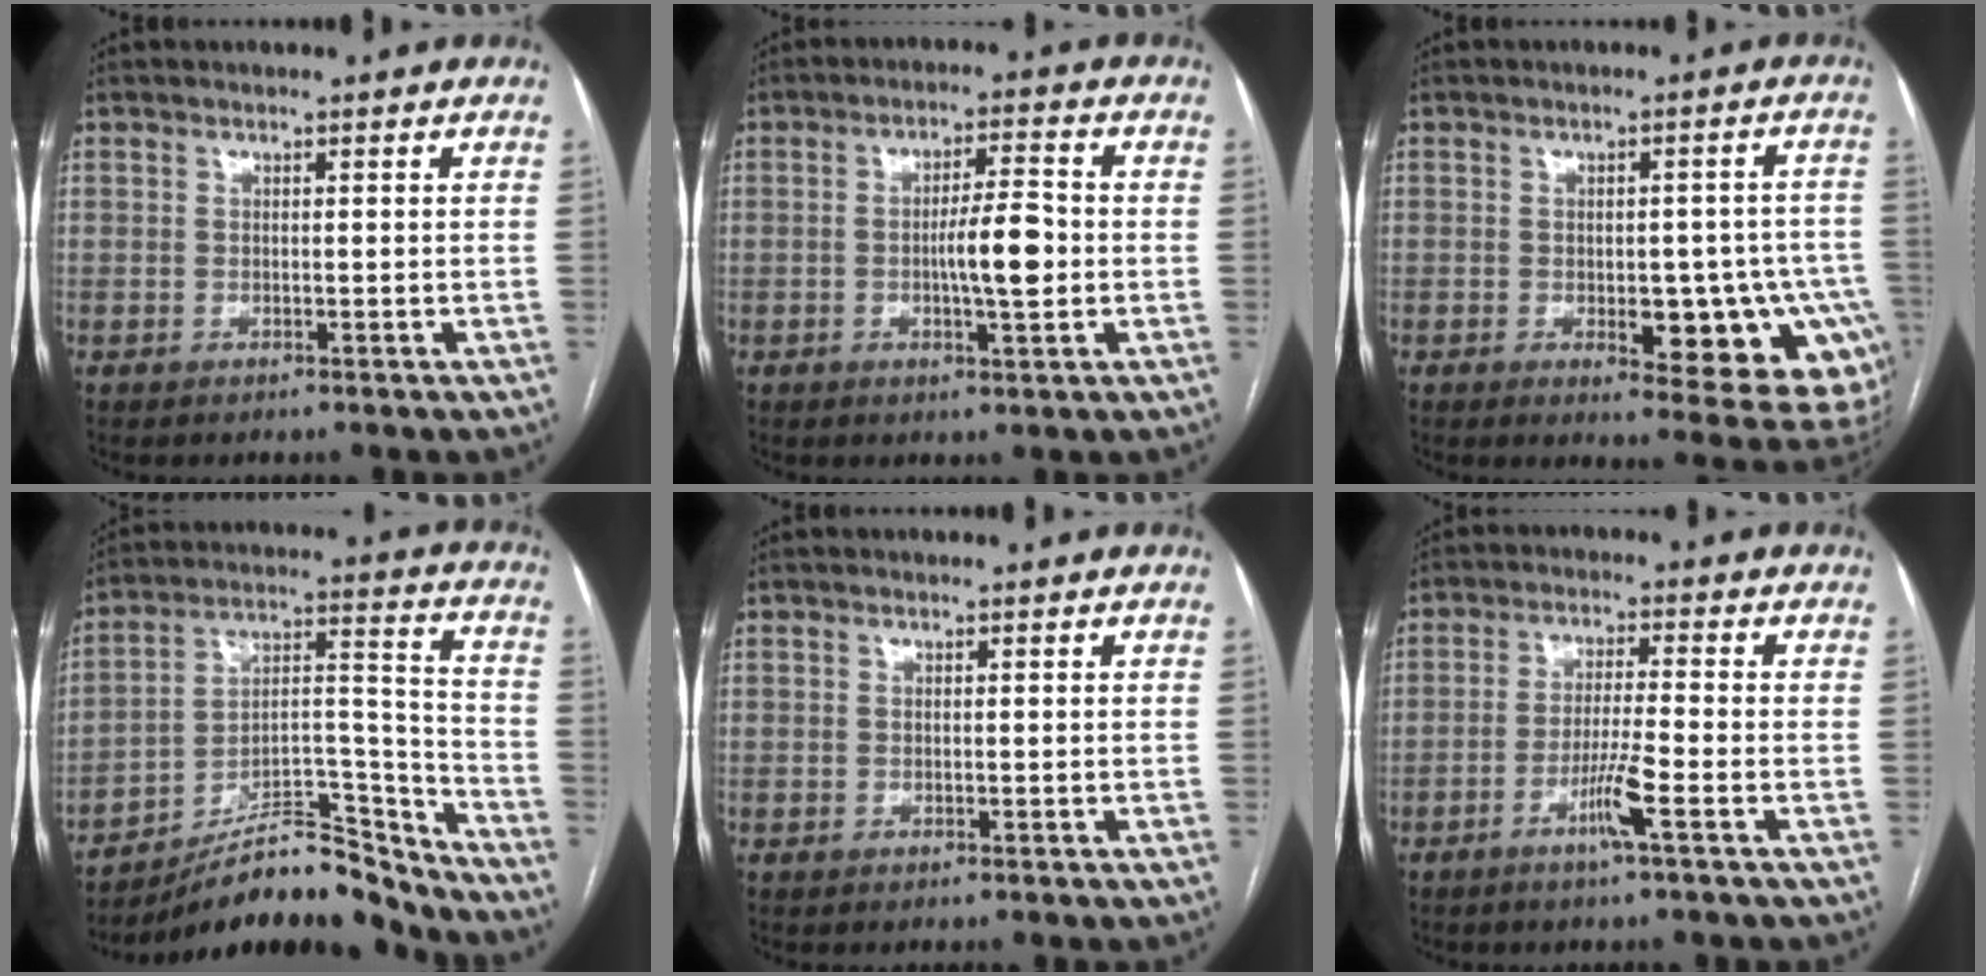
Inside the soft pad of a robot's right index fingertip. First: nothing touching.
{"total": 6.9, "force": [-0.9, 1.2, 6.8], "torque": [-0.113, 0.004, -0.015]}
{"total": 14.5, "force": [-4.8, 5.9, 12.3], "torque": [-0.078, 0.021, -0.045]}
{"total": 18.1, "force": [-16.3, 3.5, 7.1], "torque": [-0.113, 0.046, -0.269]}
{"total": 0.0}
{"total": 5.4, "force": [-2.7, -0.6, 4.6], "torque": [-0.089, -0.008, -0.054]}